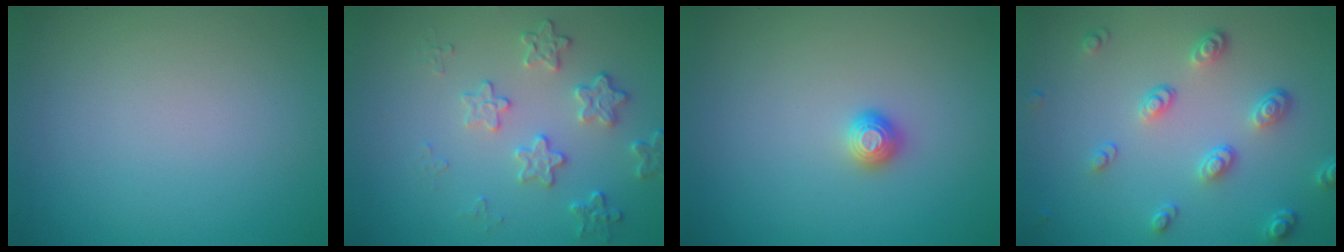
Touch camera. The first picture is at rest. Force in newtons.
{"total": 2.9, "press": 2.3, "slide": 1.8}
{"total": 1.0, "press": 1.0, "slide": 0.1}
{"total": 3.7, "press": 2.8, "slide": 2.3}